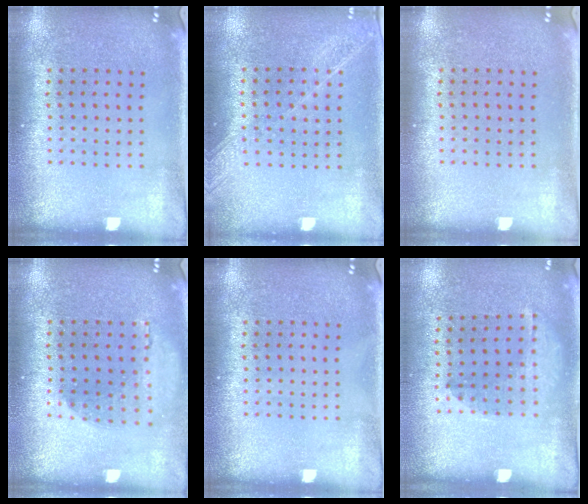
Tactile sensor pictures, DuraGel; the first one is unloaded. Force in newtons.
{"total": 1.3, "press": 1.3, "slide": 0.4}
{"total": 0.0}
{"total": 1.1, "press": 1.1, "slide": 0.2}
{"total": 0.0}
{"total": 1.4, "press": 0.9, "slide": 1.0}